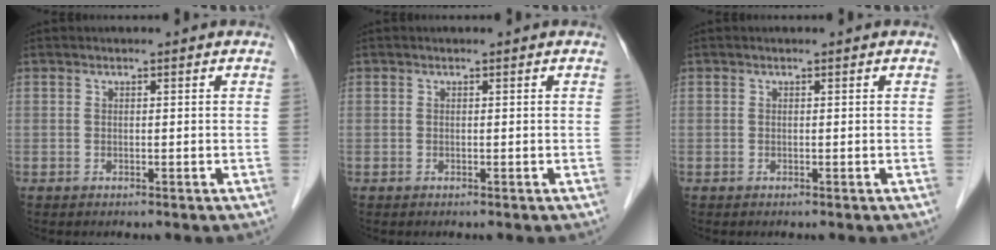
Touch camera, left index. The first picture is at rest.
{"total": 0.0}
{"total": 0.0}